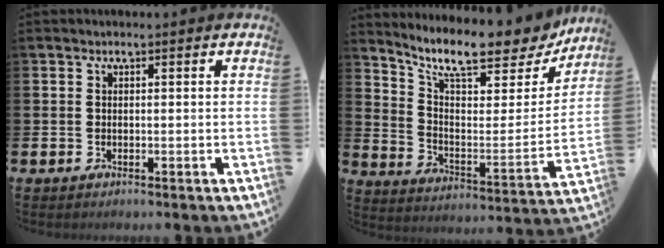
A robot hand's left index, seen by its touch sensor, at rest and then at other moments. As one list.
[{"total": 10.3, "force": [9.0, 2.5, 4.3], "torque": [-0.106, -0.072, 0.151]}]